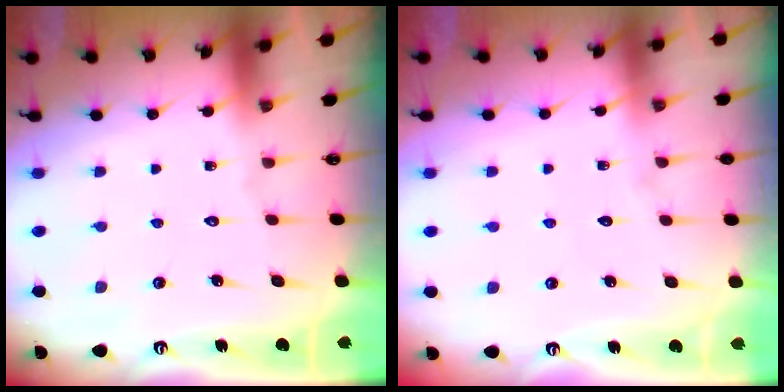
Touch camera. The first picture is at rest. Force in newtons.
{"total": 3.1, "press": 3.1, "slide": 0.3}